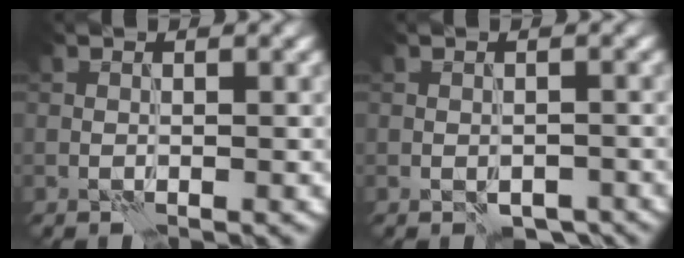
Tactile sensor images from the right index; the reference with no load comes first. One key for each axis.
{"total": 2.9, "fx": -2.0, "fy": 1.7, "fz": 1.3, "tx": -0.025, "ty": -0.003, "tz": -0.024}